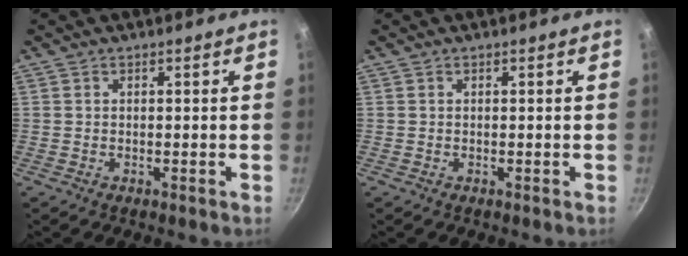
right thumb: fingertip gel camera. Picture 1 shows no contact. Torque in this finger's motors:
{"motor_torque": [0.00, 0.00, 0.01, -0.01, 0.00]}